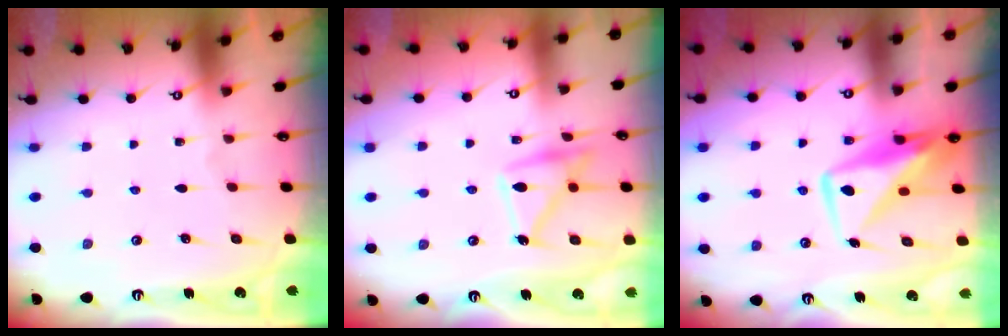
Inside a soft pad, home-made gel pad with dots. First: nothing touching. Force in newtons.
{"total": 15.5, "press": 15.4, "slide": 1.1}
{"total": 12.3, "press": 12.2, "slide": 1.0}